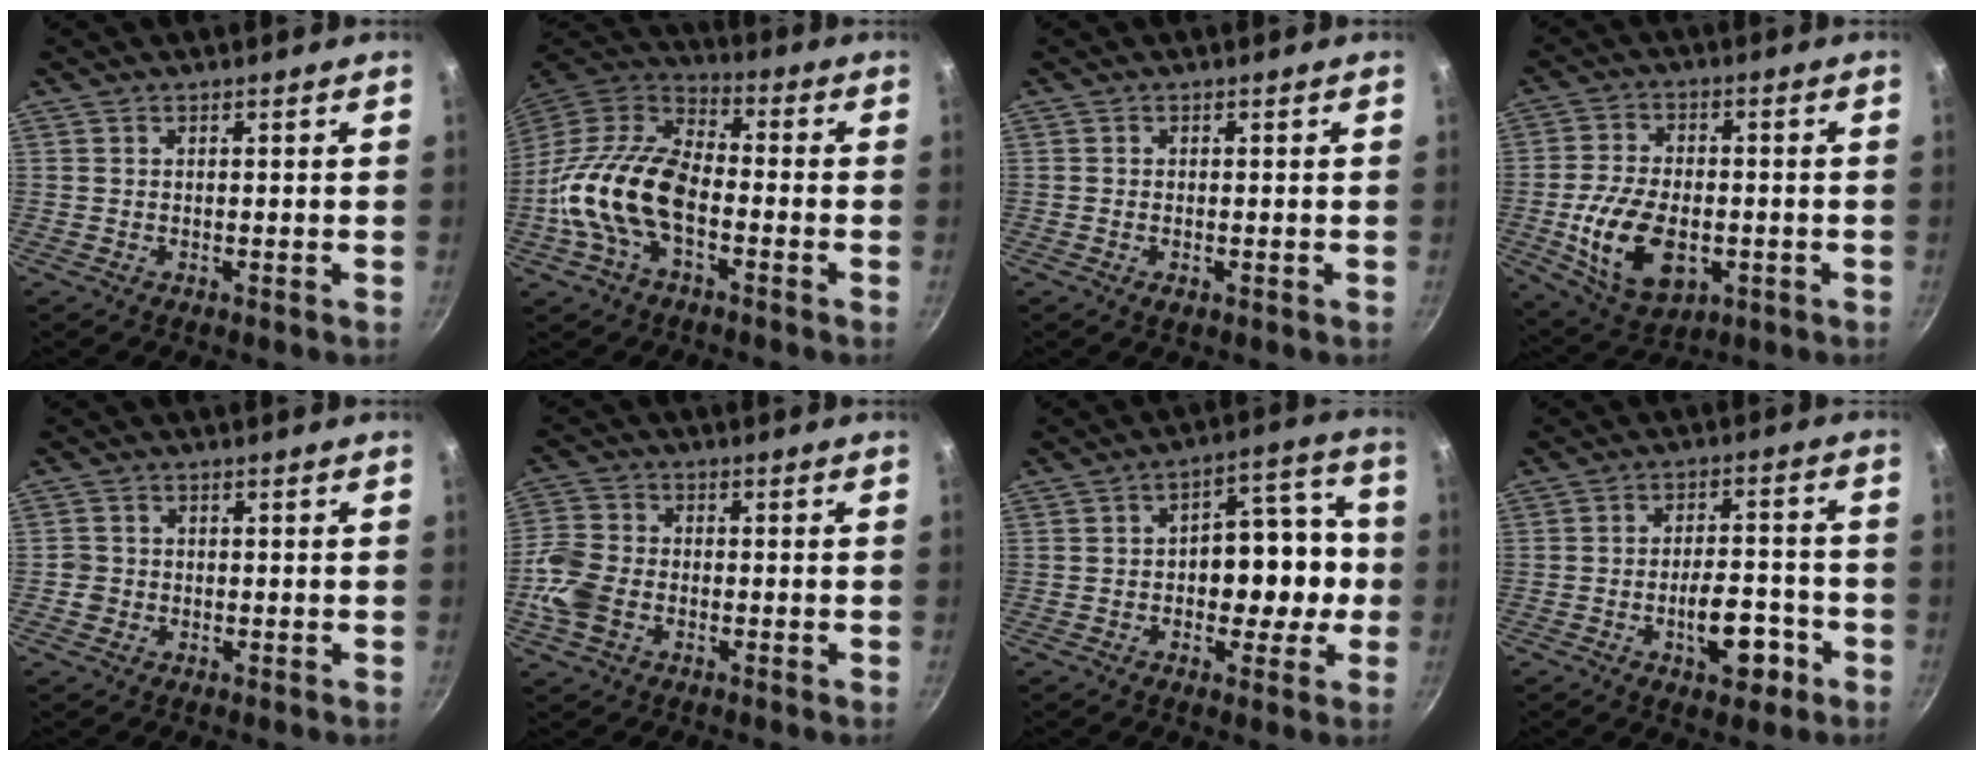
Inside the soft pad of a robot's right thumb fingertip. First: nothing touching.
{"total": 17.6, "force": [-4.4, 9.9, 13.9], "torque": [-0.247, 0.039, -0.099]}
{"total": 1.4, "force": [-0.5, 0.8, 1.0], "torque": [-0.018, -0.001, -0.008]}
{"total": 15.2, "force": [-3.3, 9.2, 11.6], "torque": [-0.199, 0.006, -0.047]}
{"total": 2.2, "force": [-0.7, 2.0, 0.5], "torque": [0.000, 0.011, -0.012]}
{"total": 9.3, "force": [-2.8, 6.7, 5.9], "torque": [-0.118, 0.015, -0.068]}
{"total": 12.6, "force": [-1.5, 8.3, 9.4], "torque": [-0.066, 0.049, -0.027]}
{"total": 9.6, "force": [-4.1, 4.8, 7.3], "torque": [-0.079, 0.034, -0.057]}